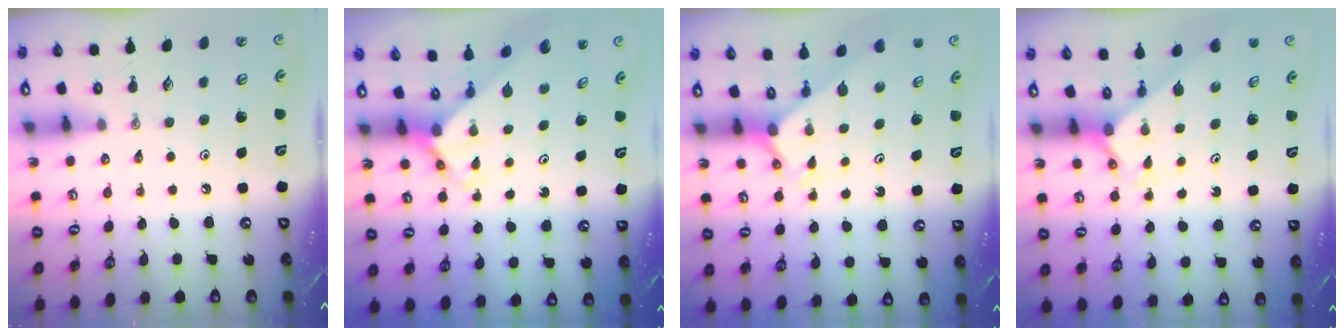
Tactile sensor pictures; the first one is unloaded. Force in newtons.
{"total": 3.5, "press": 3.5, "slide": 0.3}
{"total": 1.9, "press": 1.9, "slide": 0.2}
{"total": 1.9, "press": 1.9, "slide": 0.1}